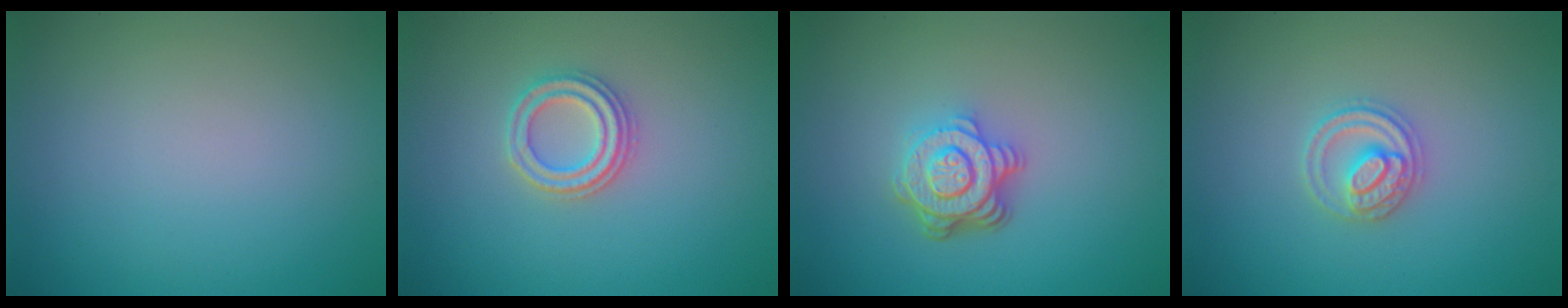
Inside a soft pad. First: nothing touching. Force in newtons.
{"total": 2.5, "press": 2.4, "slide": 0.7}
{"total": 4.7, "press": 3.5, "slide": 3.2}
{"total": 2.8, "press": 2.8, "slide": 0.3}